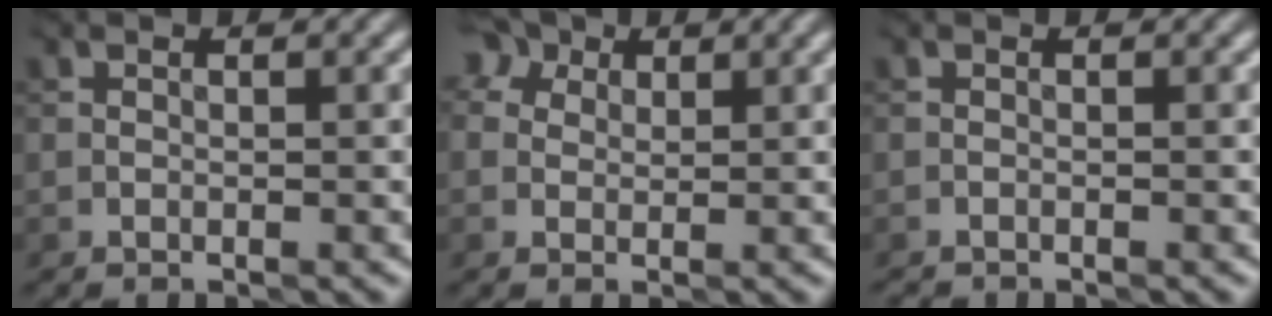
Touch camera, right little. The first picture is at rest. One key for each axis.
{"total": 3.5, "fx": 1.7, "fy": 2.5, "fz": 1.7, "tx": -0.011, "ty": 0.018, "tz": 0.000}
{"total": 0.8, "fx": -0.7, "fy": 0.0, "fz": -0.1, "tx": 0.000, "ty": -0.005, "tz": -0.019}